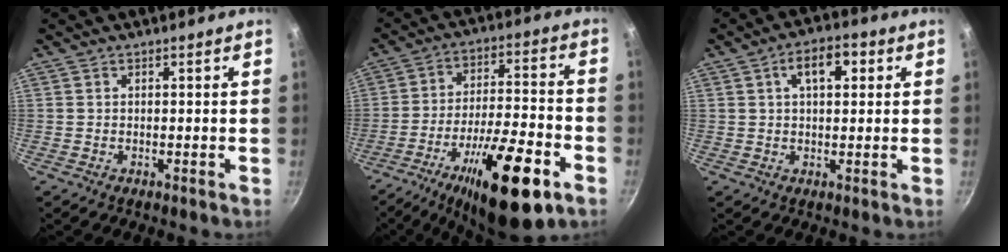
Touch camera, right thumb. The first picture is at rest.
{"total": 21.9, "force": [-10.8, 6.6, 17.9], "torque": [-0.269, 0.042, -0.165]}
{"total": 7.2, "force": [2.2, 3.8, 5.6], "torque": [-0.068, 0.013, 0.028]}